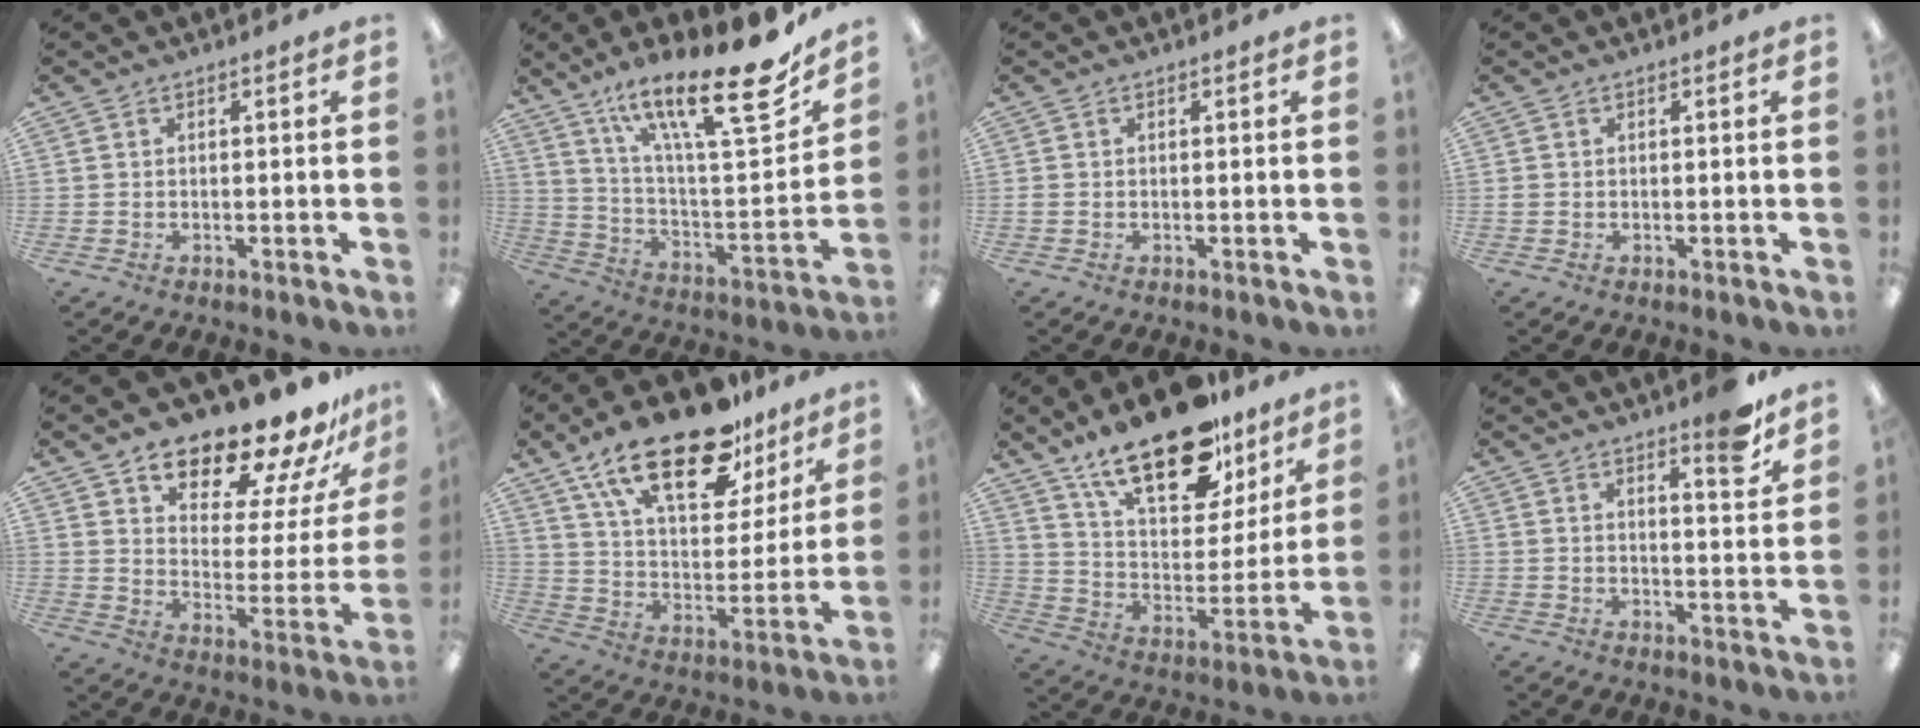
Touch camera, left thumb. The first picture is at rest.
{"total": 23.6, "force": [16.1, 5.6, 16.3], "torque": [-0.241, -0.110, 0.257]}
{"total": 0.5, "force": [-0.1, 0.5, 0.2], "torque": [-0.004, 0.003, -0.003]}
{"total": 0.6, "force": [0.1, 0.6, 0.1], "torque": [-0.001, 0.004, 0.000]}
{"total": 19.0, "force": [16.8, 5.6, 6.8], "torque": [-0.096, -0.142, 0.279]}
{"total": 23.4, "force": [15.9, 9.7, 14.2], "torque": [-0.237, -0.090, 0.274]}
{"total": 24.3, "force": [16.8, 10.5, 14.2], "torque": [-0.229, -0.101, 0.292]}
{"total": 7.5, "force": [6.0, 1.5, 4.2], "torque": [-0.044, -0.044, 0.095]}